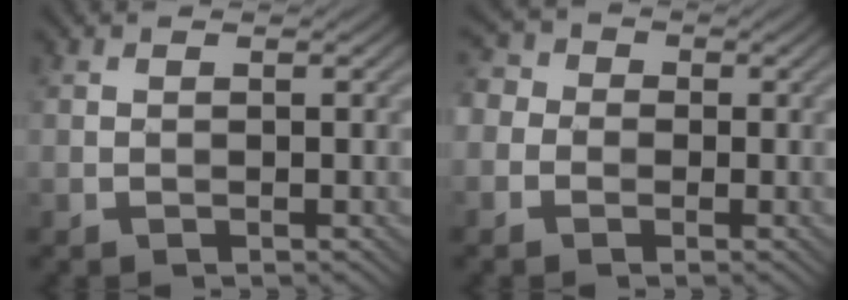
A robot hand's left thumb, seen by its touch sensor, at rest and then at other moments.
{"total": 4.7, "force": [-1.0, 4.2, 1.8], "torque": [-0.053, 0.009, -0.044]}